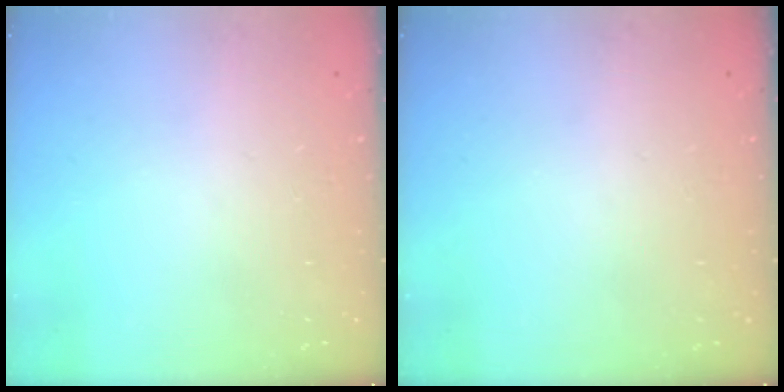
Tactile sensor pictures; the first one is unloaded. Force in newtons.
{"total": 0.0}